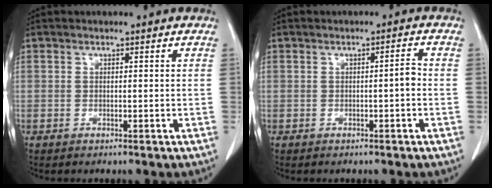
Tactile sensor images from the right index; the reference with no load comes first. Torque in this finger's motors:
{"motor_torque": [0.23, -0.11, 0.06, 0.01]}